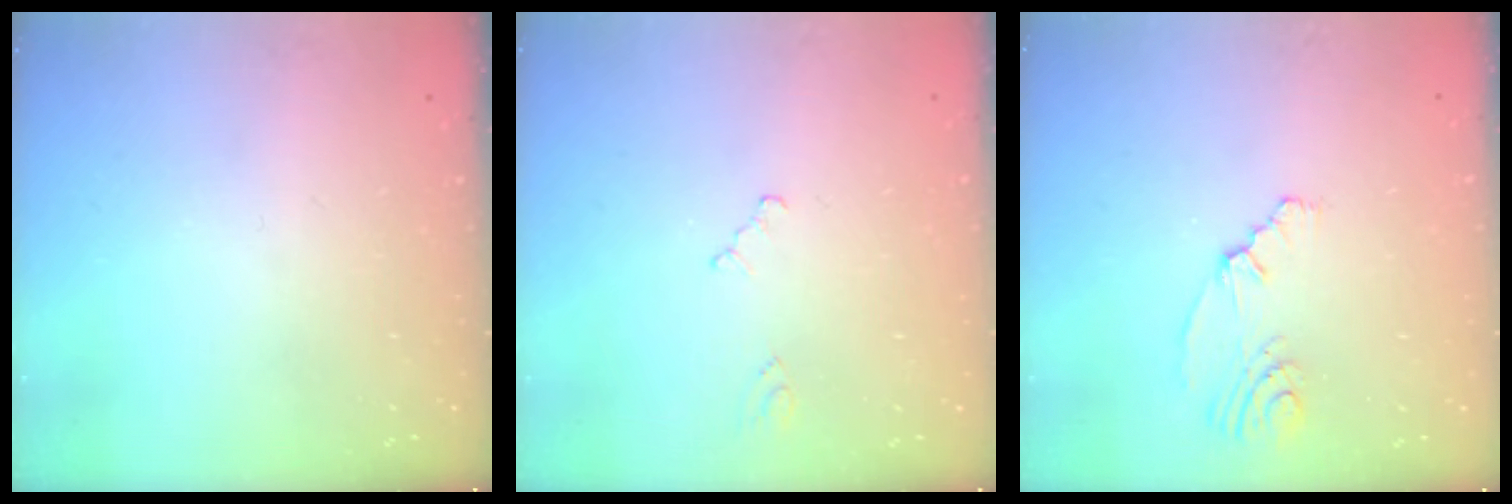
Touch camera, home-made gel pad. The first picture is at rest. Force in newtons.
{"total": 0.8, "press": 0.8, "slide": 0.2}
{"total": 4.4, "press": 2.2, "slide": 3.8}